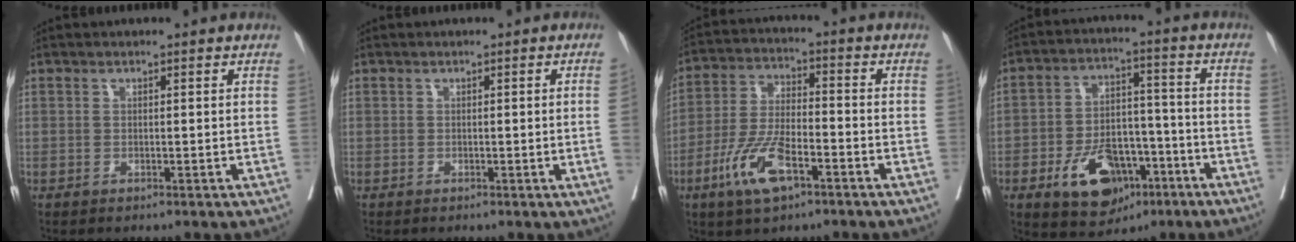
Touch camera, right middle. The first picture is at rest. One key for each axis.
{"total": 2.4, "fx": -0.1, "fy": -0.8, "fz": 2.3, "tx": -0.038, "ty": -0.003, "tz": 0.004}
{"total": 10.1, "fx": -5.1, "fy": 3.2, "fz": 8.1, "tx": -0.174, "ty": -0.006, "tz": -0.097}
{"total": 12.5, "fx": -6.1, "fy": 7.1, "fz": 8.2, "tx": -0.134, "ty": 0.009, "tz": -0.093}